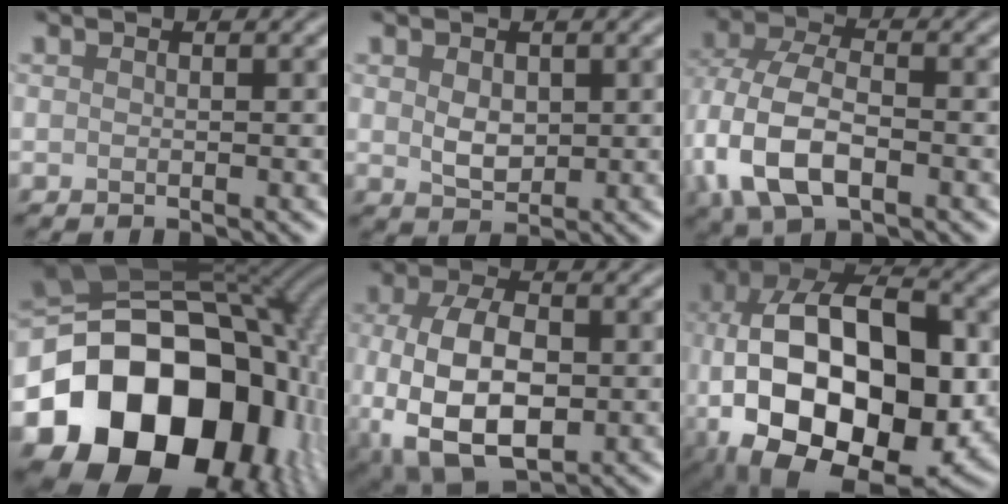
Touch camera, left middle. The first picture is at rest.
{"total": 2.4, "force": [0.5, 1.7, 1.7], "torque": [-0.034, -0.003, 0.014]}
{"total": 8.3, "force": [-2.4, 4.8, 6.3], "torque": [-0.151, -0.005, -0.057]}
{"total": 18.2, "force": [-5.6, 13.6, 10.7], "torque": [-0.167, -0.028, -0.087]}
{"total": 9.8, "force": [-1.7, 5.9, 7.7], "torque": [-0.170, -0.017, -0.030]}
{"total": 18.6, "force": [-2.7, 11.1, 14.7], "torque": [-0.247, -0.010, -0.035]}